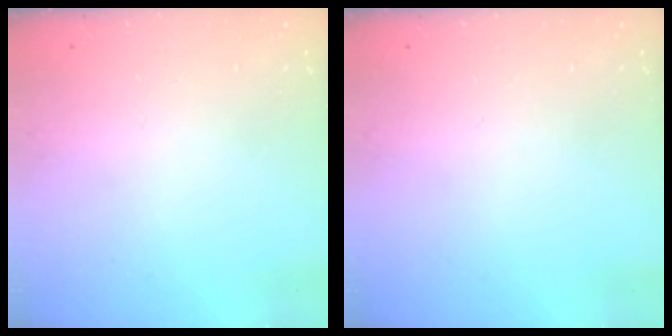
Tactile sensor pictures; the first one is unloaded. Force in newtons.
{"total": 0.0}